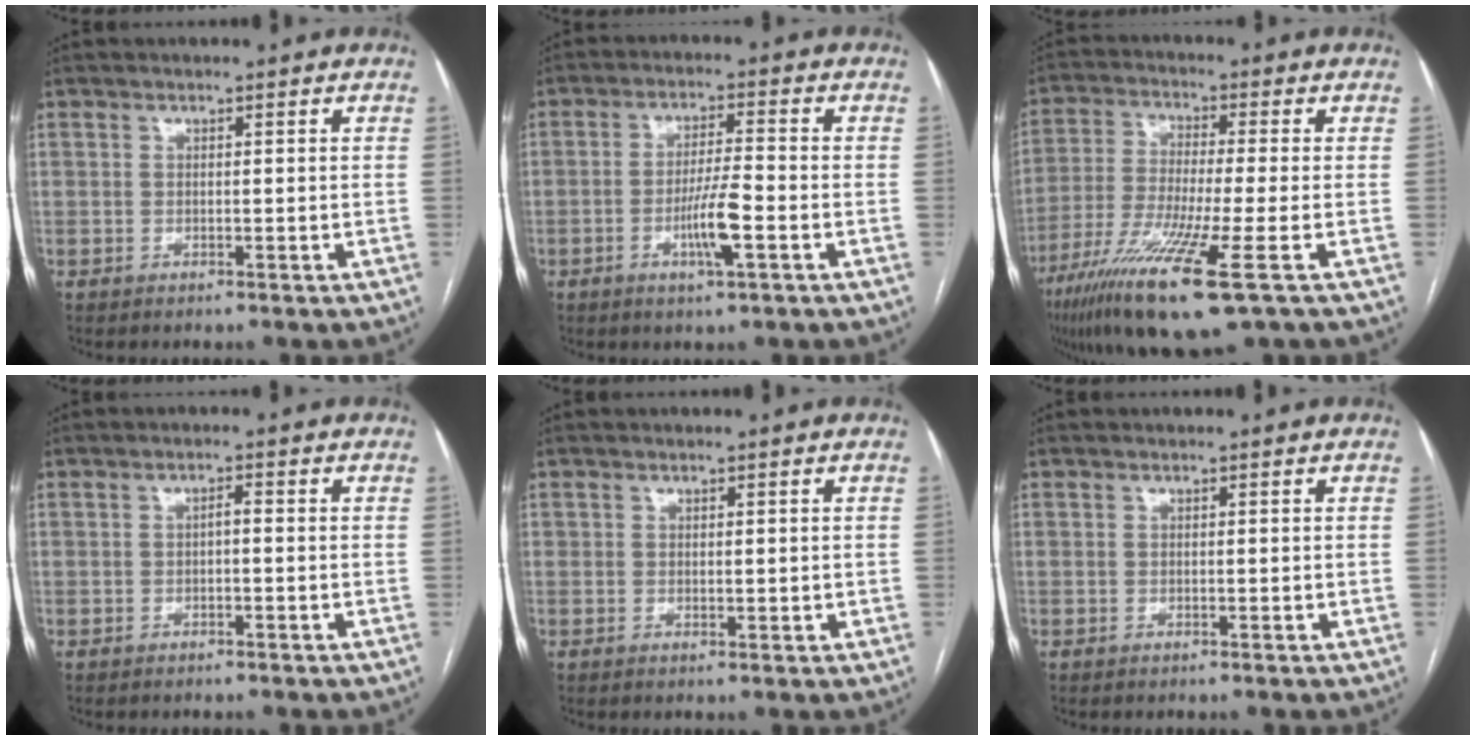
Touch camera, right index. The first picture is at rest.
{"total": 6.3, "force": [-2.2, 0.4, 5.9], "torque": [-0.111, -0.006, -0.040]}
{"total": 15.0, "force": [-7.9, 0.3, 12.7], "torque": [-0.263, -0.043, -0.144]}
{"total": 1.2, "force": [-0.2, 0.3, 1.1], "torque": [-0.017, 0.004, -0.005]}
{"total": 1.1, "force": [0.3, 0.7, 0.8], "torque": [-0.010, -0.005, 0.007]}
{"total": 0.0}